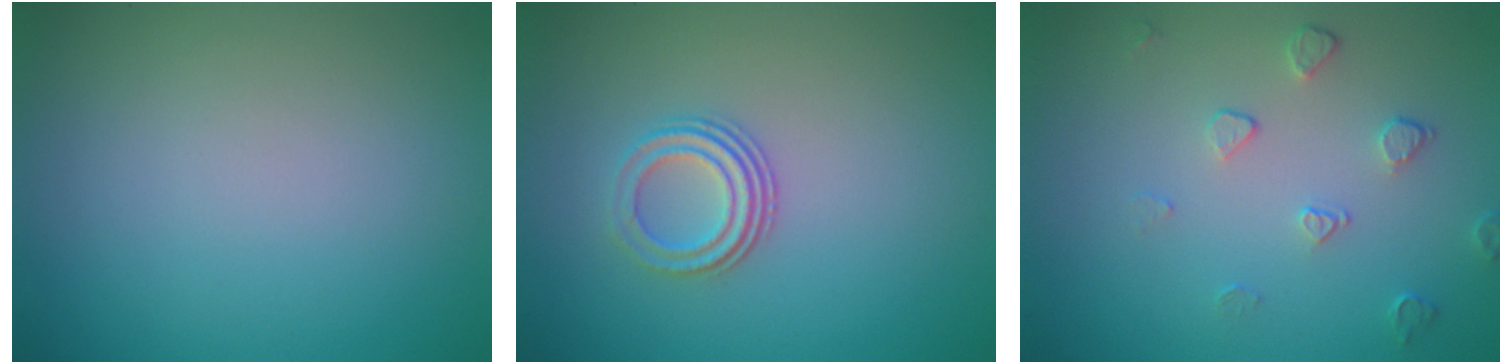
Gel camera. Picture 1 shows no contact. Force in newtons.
{"total": 2.8, "press": 2.1, "slide": 1.9}
{"total": 1.6, "press": 1.1, "slide": 1.2}